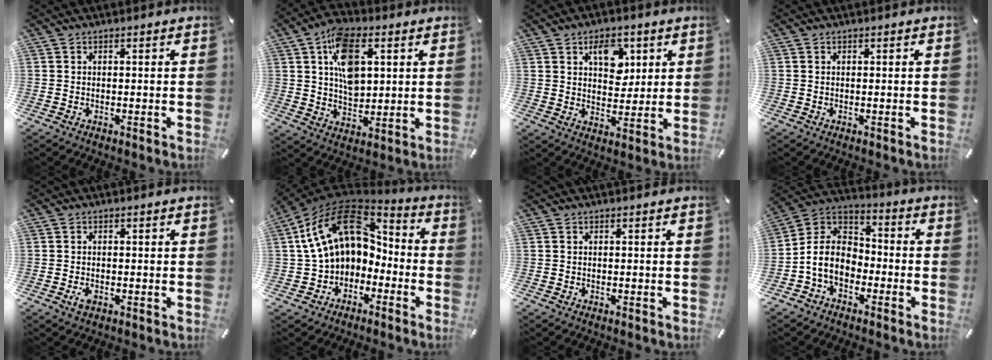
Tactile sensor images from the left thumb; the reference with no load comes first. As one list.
[{"total": 12.6, "force": [3.9, 8.1, 8.9], "torque": [-0.145, 0.000, 0.070]}, {"total": 8.6, "force": [3.7, 6.0, 4.9], "torque": [-0.056, -0.005, 0.059]}, {"total": 0.0}, {"total": 1.9, "force": [-0.7, 1.1, 1.4], "torque": [-0.032, -0.001, -0.013]}, {"total": 16.4, "force": [3.5, 12.2, 10.5], "torque": [-0.205, -0.002, 0.061]}, {"total": 0.0}, {"total": 8.7, "force": [-3.8, 6.7, 4.0], "torque": [-0.112, 0.011, -0.079]}]